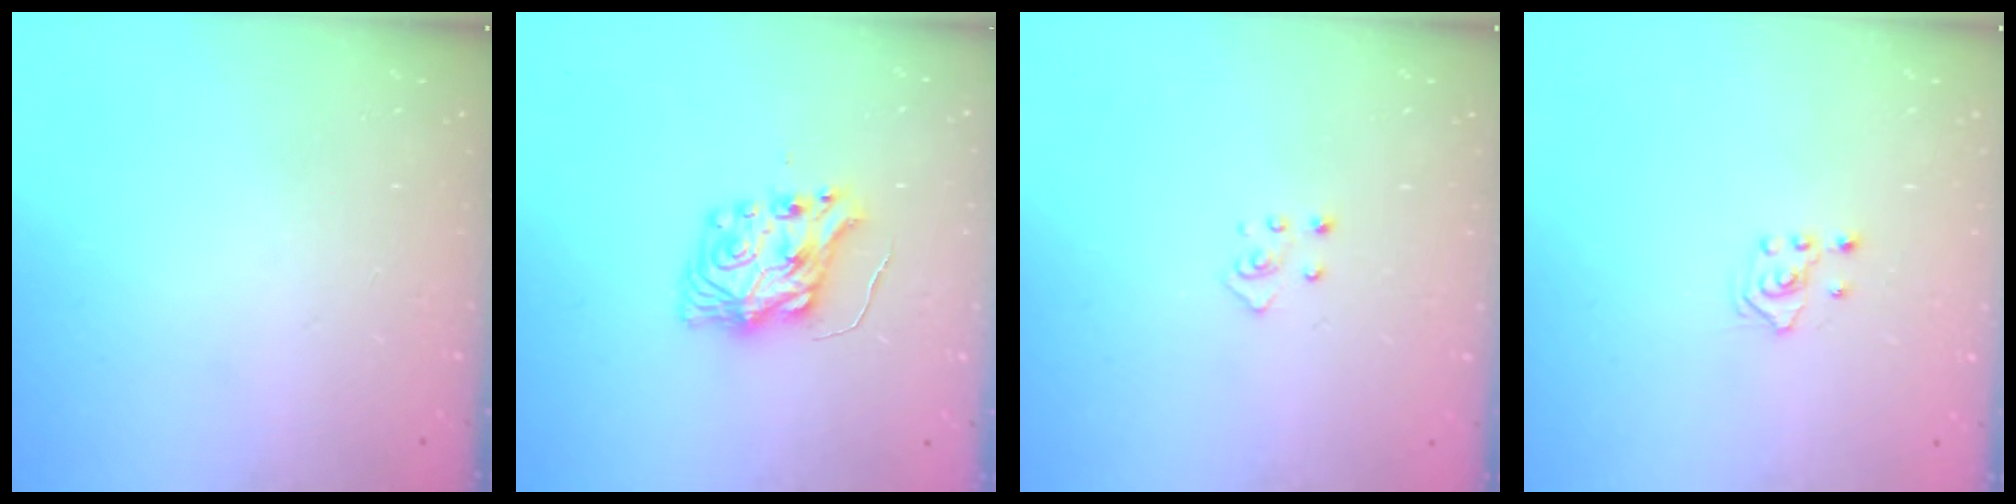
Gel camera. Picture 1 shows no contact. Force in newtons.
{"total": 8.1, "press": 8.0, "slide": 0.7}
{"total": 2.8, "press": 2.8, "slide": 0.3}
{"total": 2.1, "press": 1.8, "slide": 0.9}